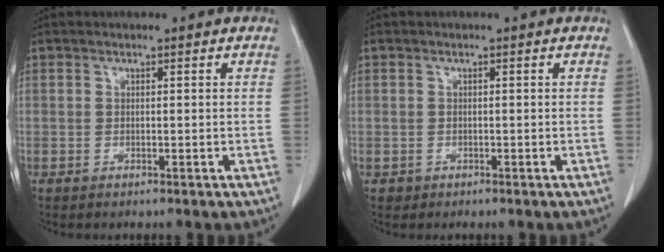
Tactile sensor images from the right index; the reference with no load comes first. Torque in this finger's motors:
{"motor_torque": [-1.13, 1.00, -1.05, -0.20]}